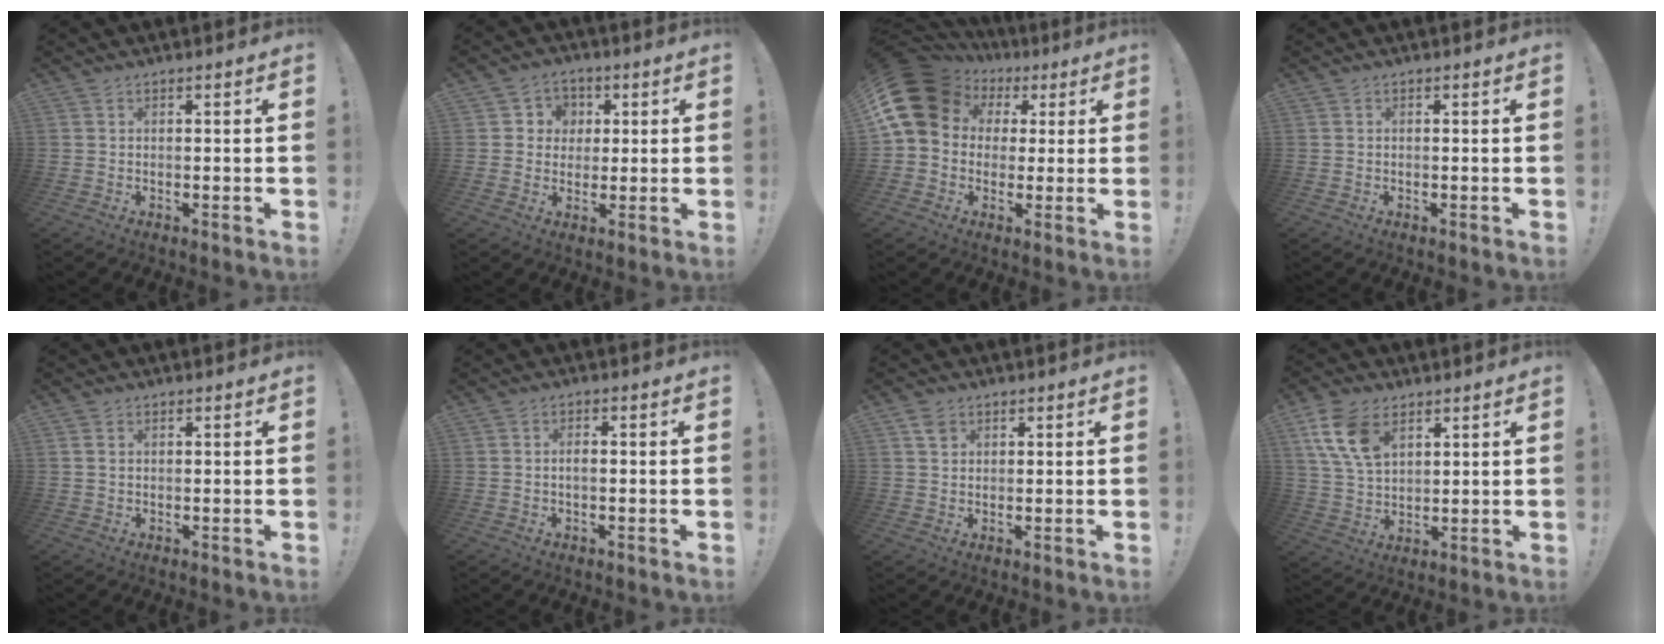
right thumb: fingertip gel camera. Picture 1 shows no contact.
{"total": 6.2, "force": [0.2, 6.1, 1.2], "torque": [-0.018, 0.006, 0.006]}
{"total": 16.7, "force": [5.4, 13.3, 8.6], "torque": [-0.158, -0.020, 0.109]}
{"total": 0.0}
{"total": 1.1, "force": [0.5, 0.8, 0.5], "torque": [-0.011, 0.002, 0.010]}
{"total": 1.8, "force": [-0.5, 0.7, 1.6], "torque": [-0.028, 0.003, -0.010]}
{"total": 2.7, "force": [1.6, 2.1, 0.9], "torque": [-0.004, -0.005, 0.028]}
{"total": 12.3, "force": [6.2, 7.5, 7.6], "torque": [-0.153, -0.014, 0.120]}